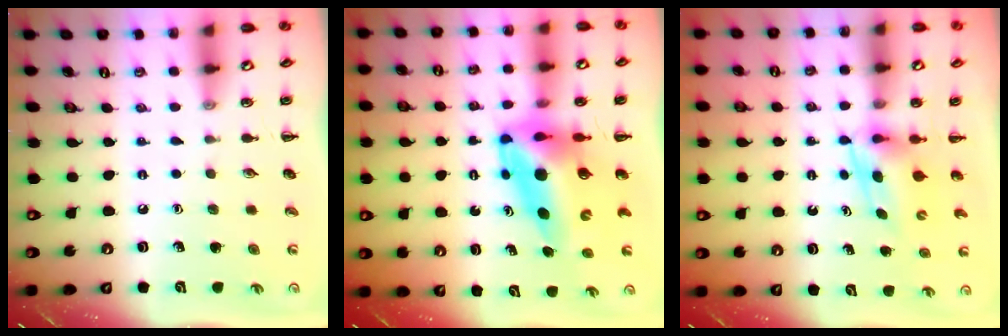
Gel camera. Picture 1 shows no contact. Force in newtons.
{"total": 11.9, "press": 11.3, "slide": 3.7}
{"total": 5.4, "press": 5.4, "slide": 0.5}